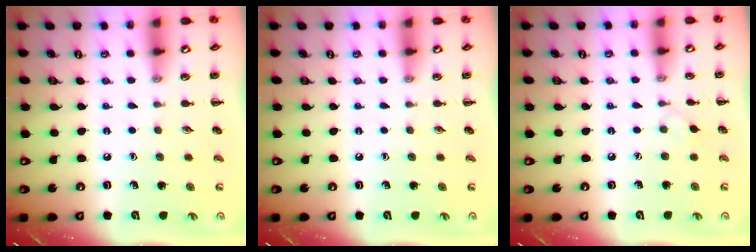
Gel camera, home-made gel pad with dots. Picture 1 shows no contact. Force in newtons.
{"total": 0.0}
{"total": 3.0, "press": 2.8, "slide": 1.0}